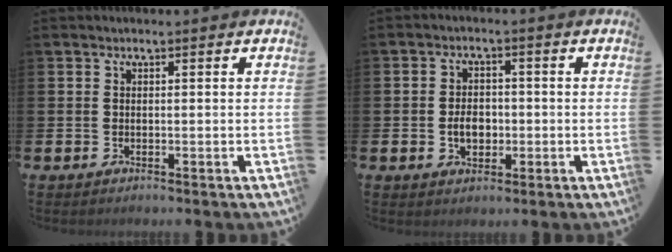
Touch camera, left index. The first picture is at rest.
{"total": 3.7, "force": [-0.8, 2.6, 2.5], "torque": [-0.032, -0.001, -0.021]}